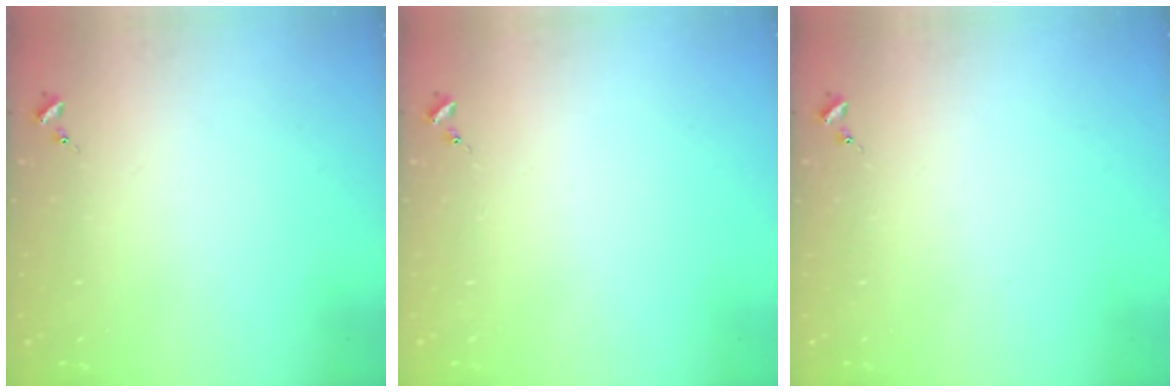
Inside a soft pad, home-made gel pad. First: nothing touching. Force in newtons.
{"total": 0.0}
{"total": 0.0}